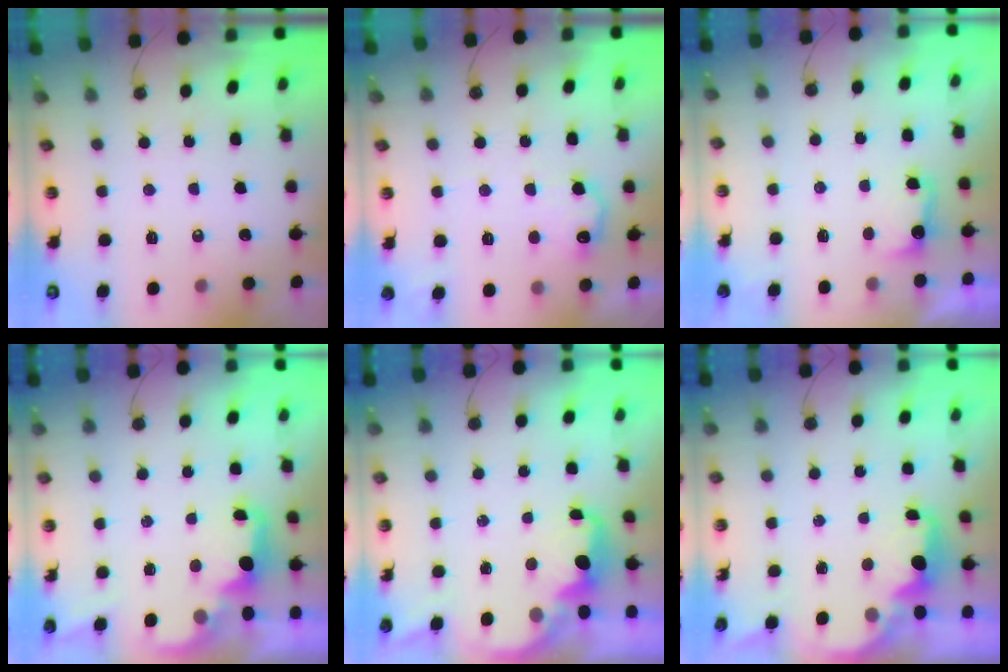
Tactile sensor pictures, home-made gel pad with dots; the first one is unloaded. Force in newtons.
{"total": 10.1, "press": 10.1, "slide": 0.3}
{"total": 4.6, "press": 4.5, "slide": 1.0}
{"total": 2.2, "press": 2.0, "slide": 0.8}
{"total": 2.3, "press": 2.1, "slide": 0.9}
{"total": 2.1, "press": 2.0, "slide": 0.5}